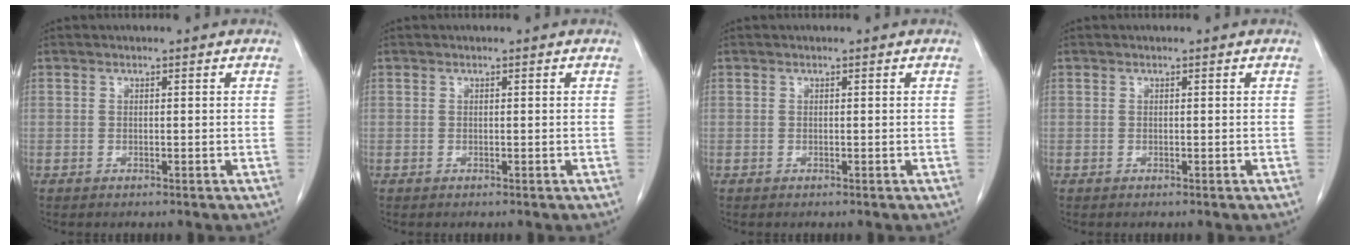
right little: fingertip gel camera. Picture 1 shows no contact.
{"total": 0.0}
{"total": 0.0}
{"total": 0.0}